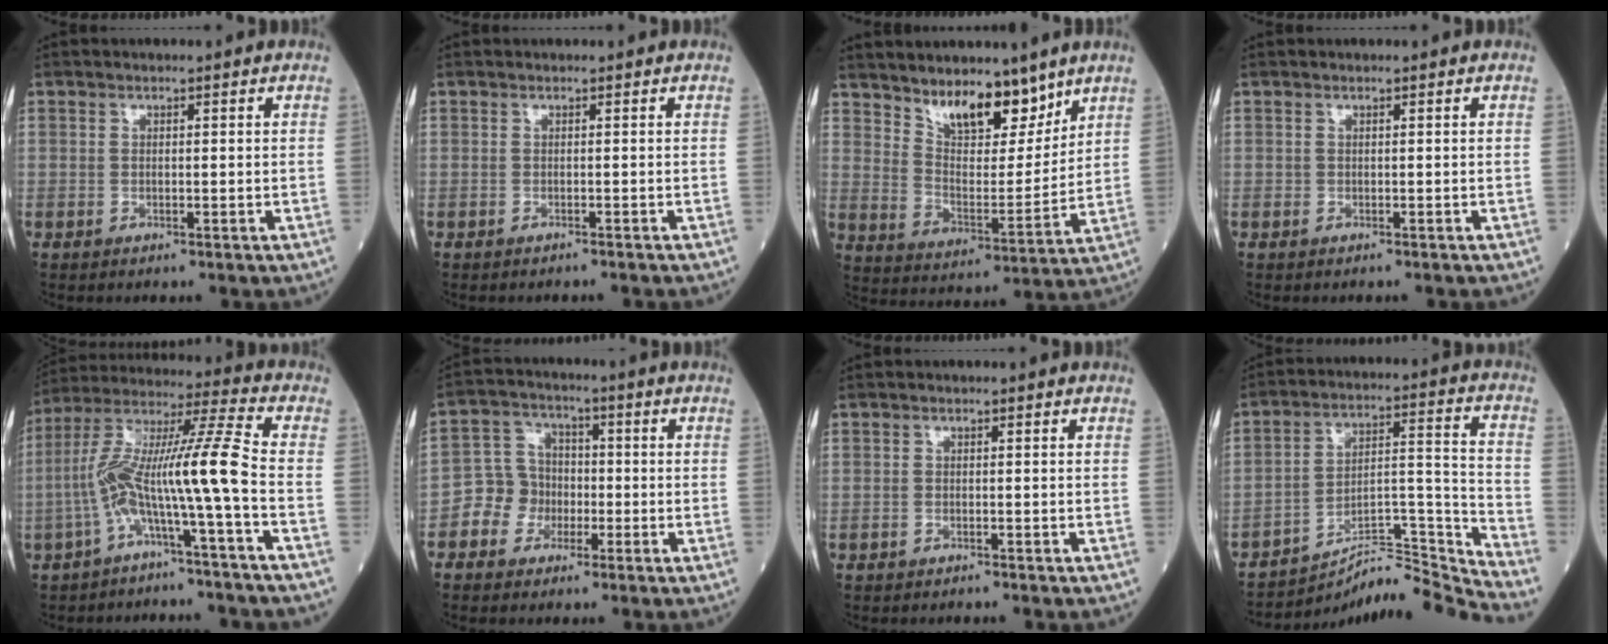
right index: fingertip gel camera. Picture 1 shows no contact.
{"total": 1.4, "force": [-1.2, 0.0, 0.6], "torque": [-0.011, 0.000, -0.014]}
{"total": 10.4, "force": [8.0, 3.5, 5.6], "torque": [-0.094, -0.006, 0.150]}
{"total": 0.0}
{"total": 12.0, "force": [-3.8, -0.9, 11.4], "torque": [-0.220, 0.034, -0.077]}
{"total": 6.0, "force": [-2.6, 5.2, 1.4], "torque": [-0.029, 0.023, -0.052]}
{"total": 1.5, "force": [-1.4, 0.0, 0.5], "torque": [-0.008, 0.000, -0.018]}
{"total": 15.3, "force": [-15.0, -2.3, 2.0], "torque": [-0.012, 0.053, -0.244]}